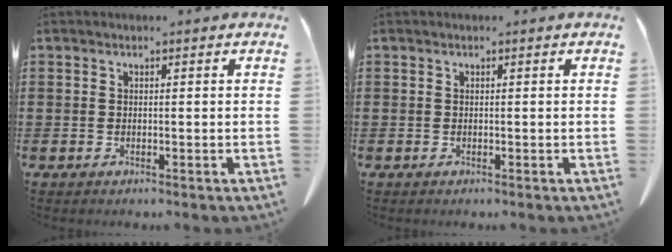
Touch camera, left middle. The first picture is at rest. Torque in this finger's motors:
{"motor_torque": [0.25, -0.42, -0.03, 0.02]}